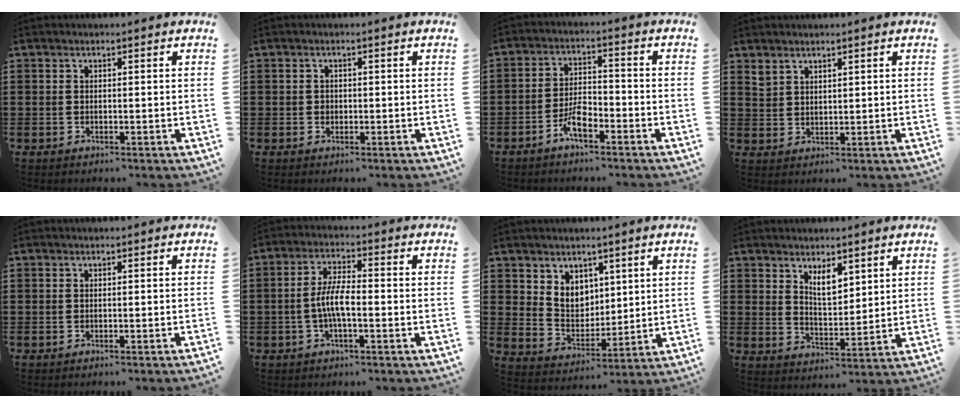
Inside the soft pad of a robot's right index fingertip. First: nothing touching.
{"total": 0.8, "force": [-0.1, 0.7, 0.3], "torque": [-0.008, 0.002, -0.002]}
{"total": 4.8, "force": [-3.3, 1.7, 3.1], "torque": [-0.071, 0.007, -0.068]}
{"total": 2.4, "force": [2.2, 1.0, 0.3], "torque": [-0.011, 0.006, 0.043]}
{"total": 0.9, "force": [-0.8, -0.4, 0.2], "torque": [-0.005, -0.003, -0.015]}
{"total": 5.6, "force": [-1.4, 1.5, 5.2], "torque": [-0.119, -0.003, -0.035]}
{"total": 5.7, "force": [3.5, 4.3, 0.9], "torque": [-0.035, -0.003, 0.065]}
{"total": 4.8, "force": [3.1, 2.0, 3.0], "torque": [-0.060, 0.003, 0.054]}